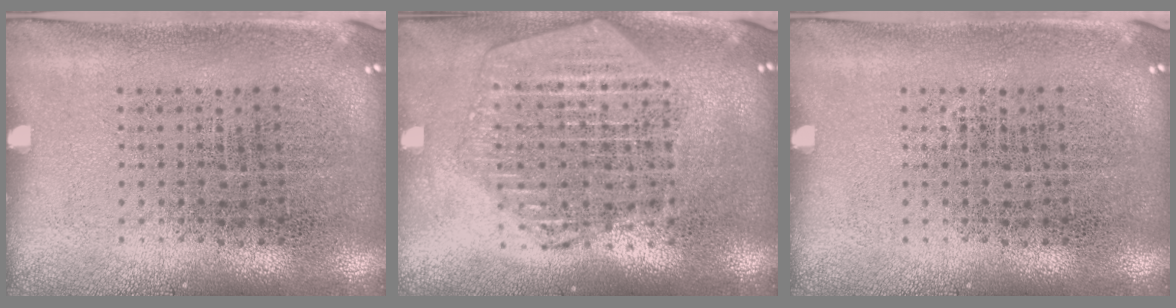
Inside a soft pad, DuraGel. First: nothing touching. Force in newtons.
{"total": 2.2, "press": 1.9, "slide": 0.9}
{"total": 0.0}